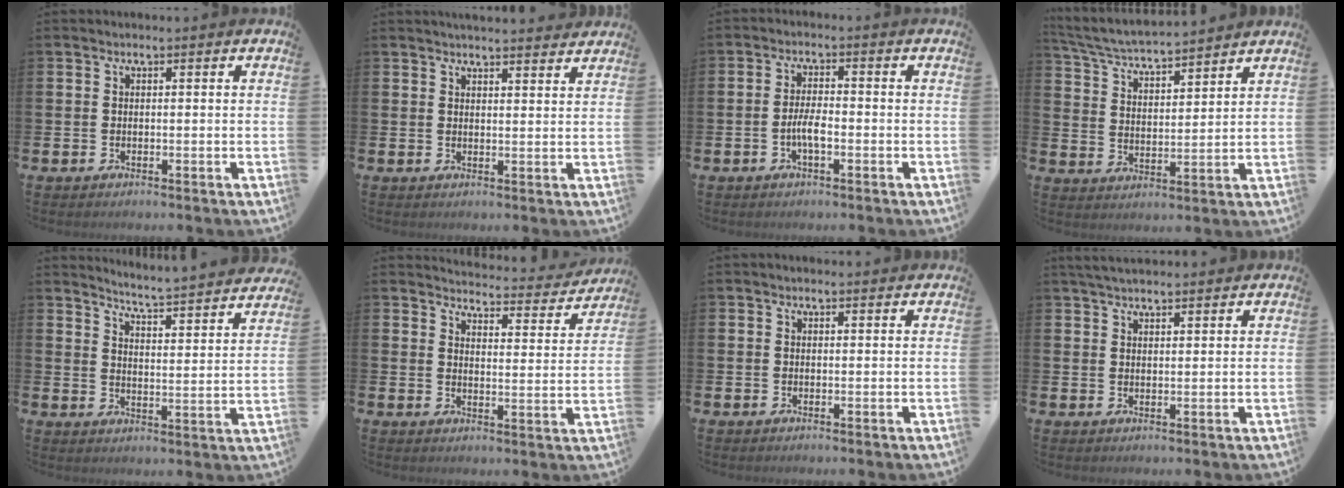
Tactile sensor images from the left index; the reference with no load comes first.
{"total": 3.1, "force": [3.1, 0.1, 0.2], "torque": [-0.009, -0.015, 0.056]}
{"total": 3.2, "force": [-1.0, 1.0, 2.8], "torque": [-0.055, 0.002, -0.022]}
{"total": 5.0, "force": [4.9, 0.2, 0.9], "torque": [-0.041, -0.038, 0.083]}
{"total": 5.1, "force": [5.0, -0.6, 0.8], "torque": [-0.030, -0.055, 0.081]}
{"total": 3.8, "force": [3.8, 0.6, 0.5], "torque": [-0.017, -0.036, 0.058]}
{"total": 0.9, "force": [0.9, 0.2, 0.2], "torque": [0.007, -0.002, 0.013]}
{"total": 3.4, "force": [3.3, 0.6, 0.9], "torque": [-0.020, -0.007, 0.060]}